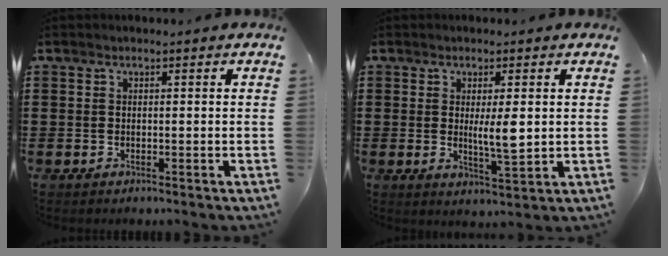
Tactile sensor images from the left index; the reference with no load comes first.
{"total": 4.9, "force": [0.5, 0.9, 4.8], "torque": [-0.072, -0.009, 0.004]}